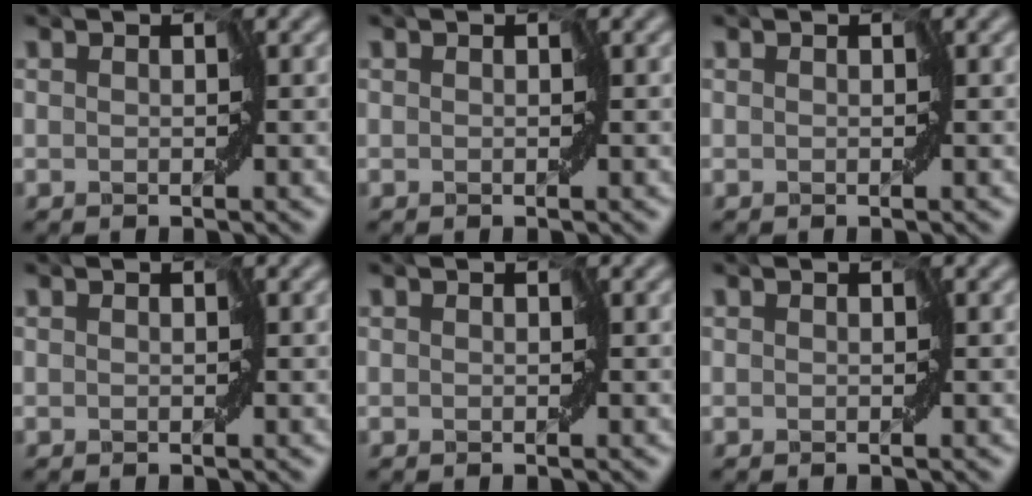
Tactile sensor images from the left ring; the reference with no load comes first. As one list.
[{"total": 0.0}, {"total": 0.0}, {"total": 0.0}, {"total": 0.0}, {"total": 0.0}]